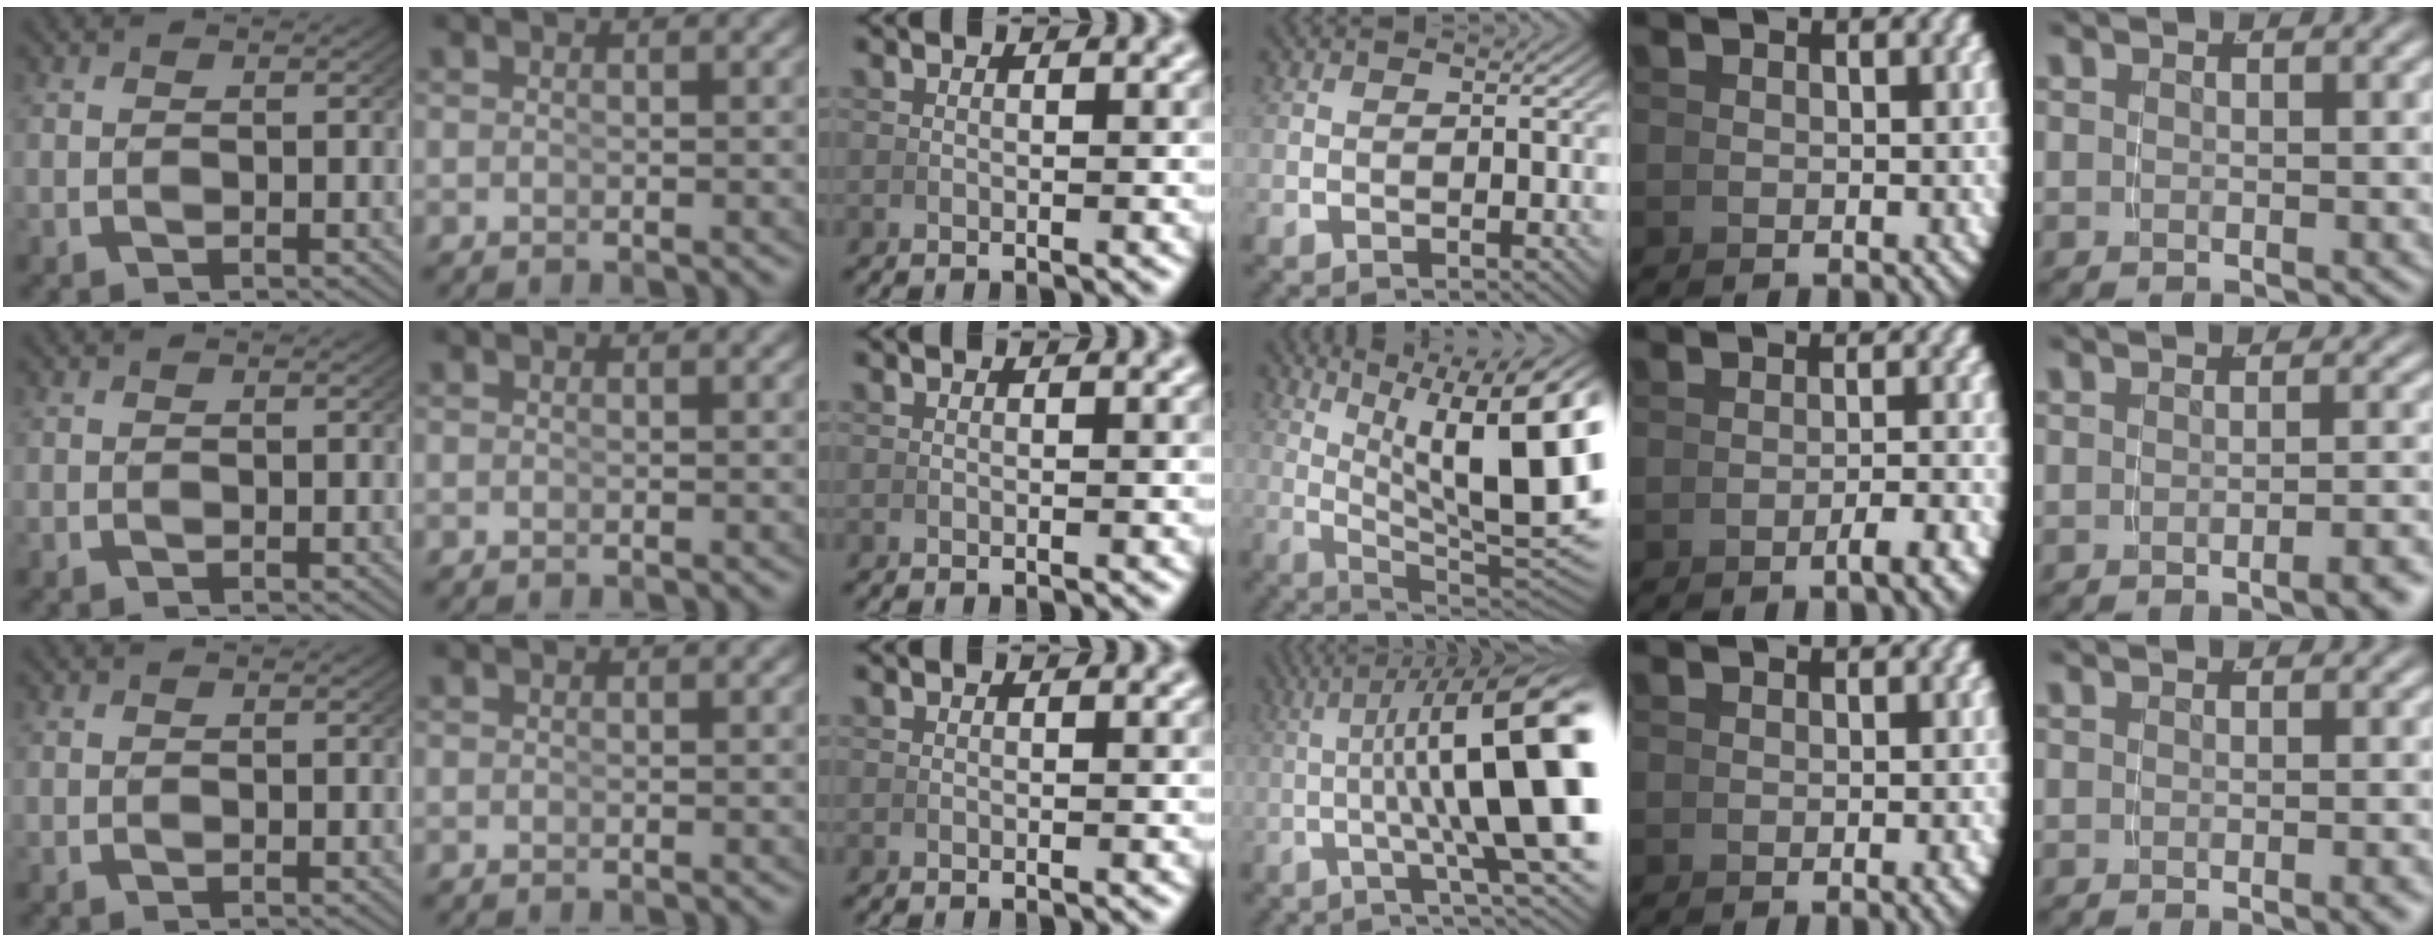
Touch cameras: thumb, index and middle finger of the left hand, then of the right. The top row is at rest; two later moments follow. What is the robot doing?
{"motion": "lift_and_place", "object": "cup"}